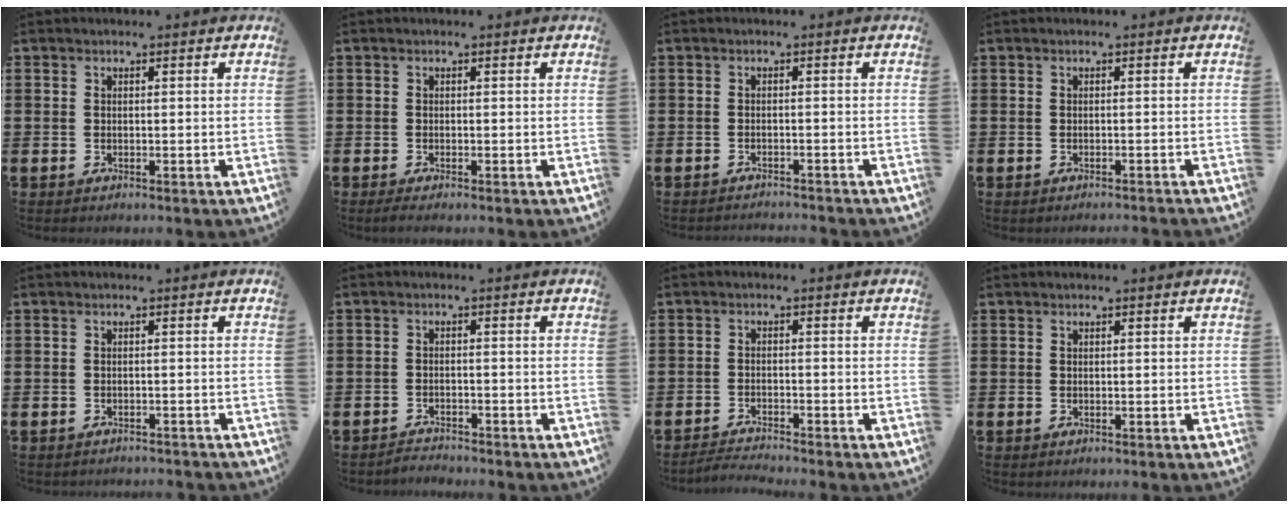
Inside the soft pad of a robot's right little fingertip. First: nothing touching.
{"total": 0.9, "force": [-0.5, 0.1, 0.7], "torque": [-0.012, -0.002, -0.010]}
{"total": 1.2, "force": [-1.2, -0.1, -0.1], "torque": [-0.001, 0.003, -0.024]}
{"total": 0.5, "force": [-0.5, -0.2, 0.0], "torque": [0.000, 0.000, -0.011]}
{"total": 0.7, "force": [-0.7, 0.0, -0.1], "torque": [-0.002, 0.001, -0.015]}
{"total": 1.6, "force": [-1.6, 0.0, -0.2], "torque": [-0.002, 0.005, -0.036]}
{"total": 1.8, "force": [-1.7, -0.1, 0.2], "torque": [-0.005, 0.004, -0.035]}
{"total": 0.0}